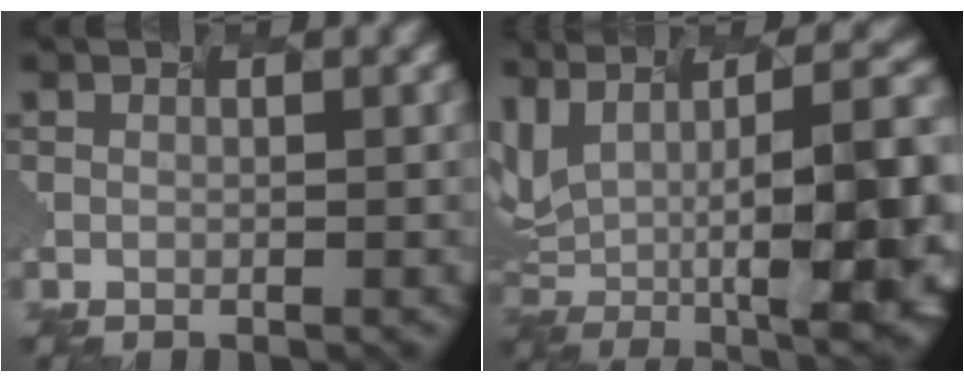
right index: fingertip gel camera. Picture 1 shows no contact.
{"total": 12.9, "force": [0.5, 6.5, 11.1], "torque": [-0.196, 0.015, 0.042]}